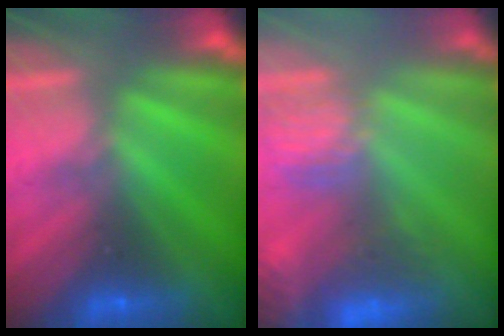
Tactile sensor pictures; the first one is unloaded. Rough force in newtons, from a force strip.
{"total": 5.4}